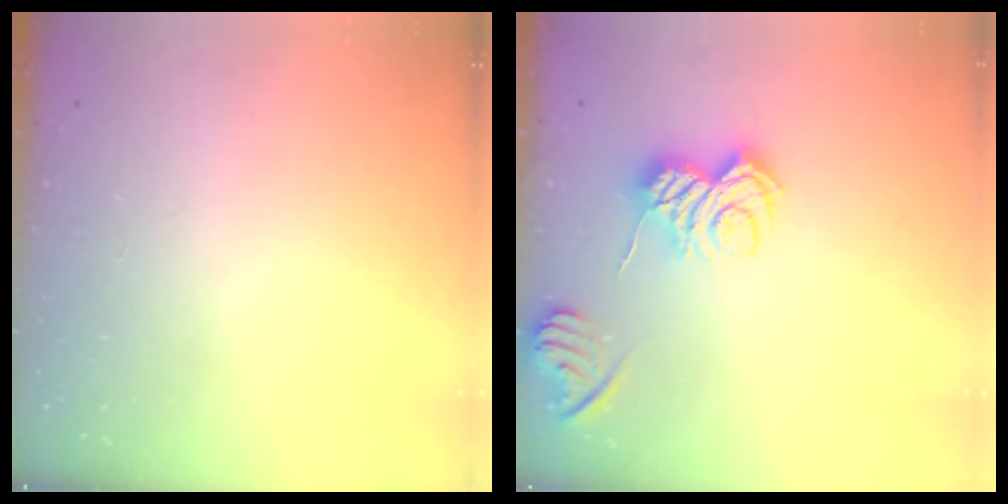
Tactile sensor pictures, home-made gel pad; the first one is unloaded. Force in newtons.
{"total": 8.0, "press": 8.0, "slide": 0.7}